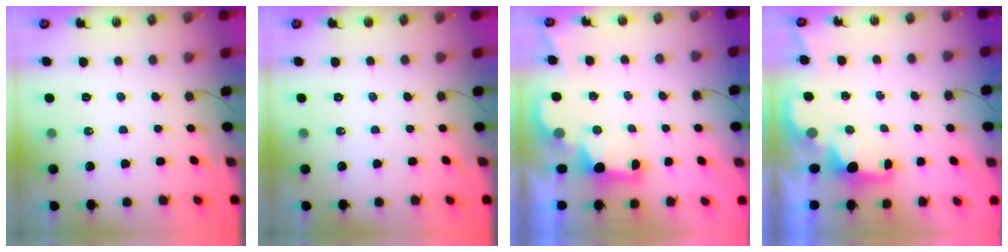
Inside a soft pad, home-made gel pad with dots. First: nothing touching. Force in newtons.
{"total": 0.0}
{"total": 2.3, "press": 2.2, "slide": 0.8}
{"total": 1.9, "press": 1.7, "slide": 0.7}